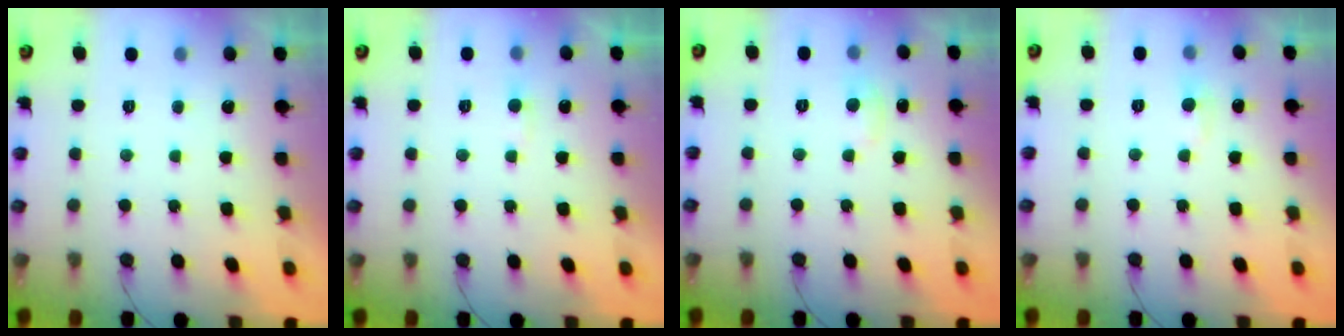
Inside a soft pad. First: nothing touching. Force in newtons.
{"total": 2.7, "press": 2.7, "slide": 0.4}
{"total": 5.0, "press": 5.0, "slide": 0.7}
{"total": 4.6, "press": 4.5, "slide": 0.7}